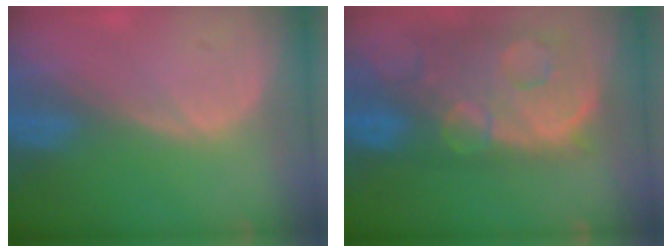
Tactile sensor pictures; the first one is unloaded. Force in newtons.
{"total": 13.8, "press": 11.2, "slide": 8.0}